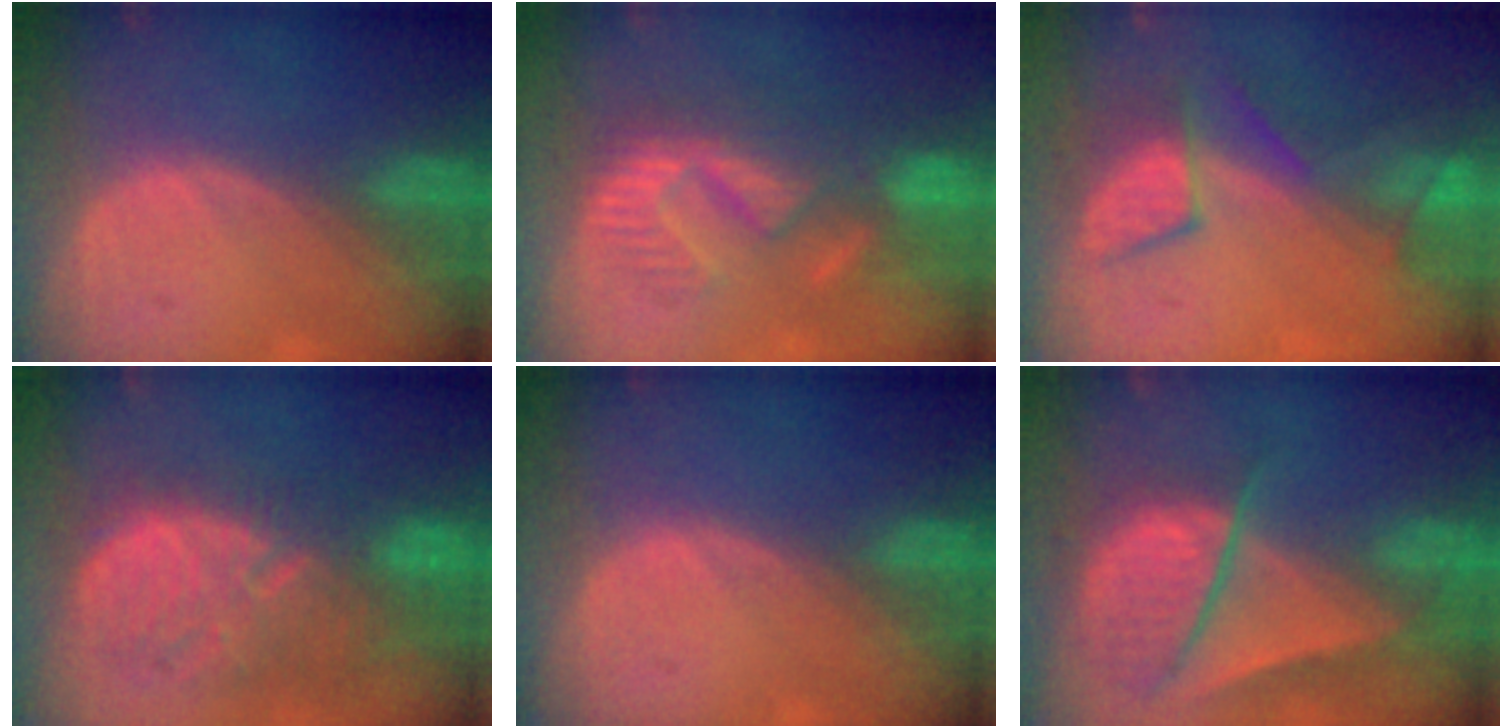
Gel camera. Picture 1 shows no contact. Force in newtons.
{"total": 9.2, "press": 8.9, "slide": 2.1}
{"total": 7.7, "press": 7.3, "slide": 2.5}
{"total": 12.3, "press": 11.3, "slide": 4.8}
{"total": 0.0}
{"total": 9.6, "press": 8.2, "slide": 5.0}